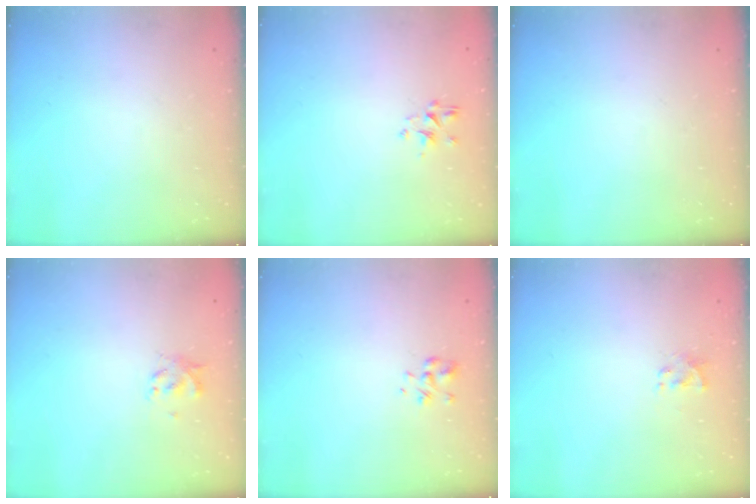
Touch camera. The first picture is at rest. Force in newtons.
{"total": 1.5, "press": 1.4, "slide": 0.7}
{"total": 0.0}
{"total": 2.8, "press": 2.8, "slide": 0.6}
{"total": 2.2, "press": 2.1, "slide": 0.8}
{"total": 1.3, "press": 1.3, "slide": 0.3}